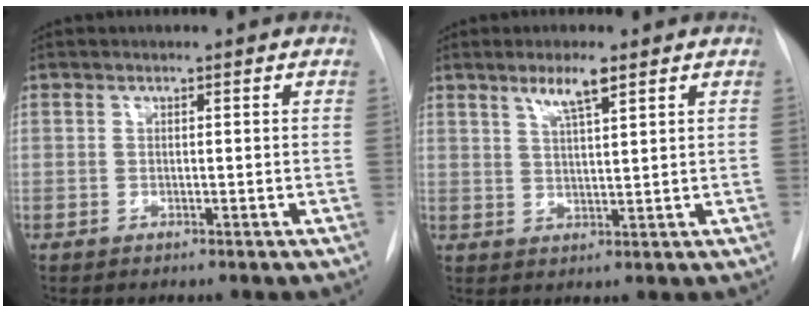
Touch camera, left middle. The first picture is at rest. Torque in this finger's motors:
{"motor_torque": [0.36, -0.31, 0.08, 0.08]}